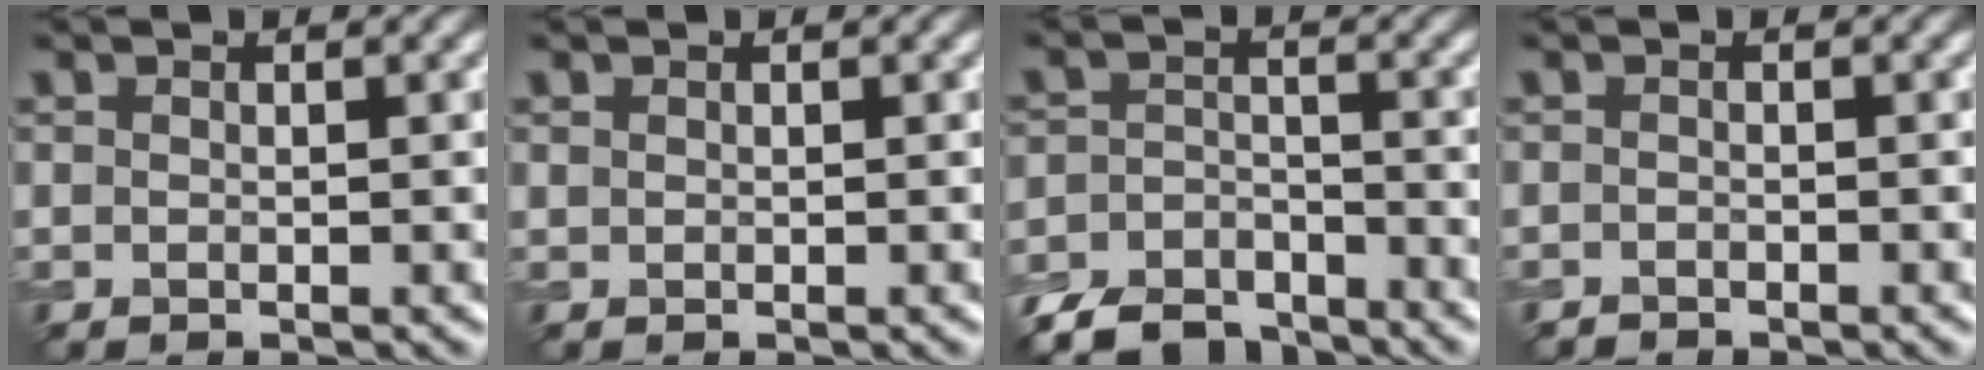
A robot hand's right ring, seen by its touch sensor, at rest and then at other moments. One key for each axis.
{"total": 0.0}
{"total": 6.5, "fx": -5.7, "fy": 2.6, "fz": 1.9, "tx": -0.036, "ty": -0.012, "tz": -0.107}
{"total": 0.8, "fx": -0.7, "fy": 0.2, "fz": 0.0, "tx": 0.003, "ty": -0.003, "tz": -0.015}